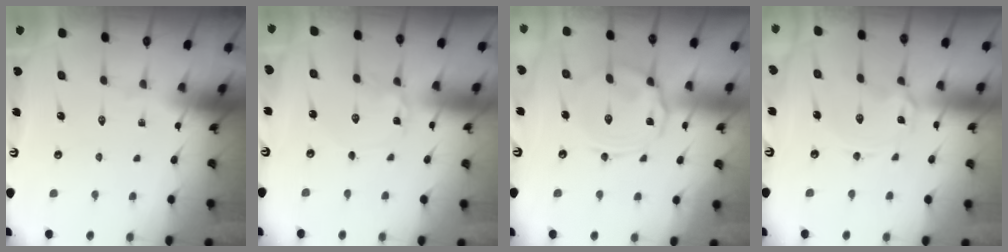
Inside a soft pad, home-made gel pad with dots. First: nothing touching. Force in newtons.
{"total": 1.4, "press": 1.4, "slide": 0.1}
{"total": 7.4, "press": 7.4, "slide": 0.8}
{"total": 2.3, "press": 2.3, "slide": 0.4}